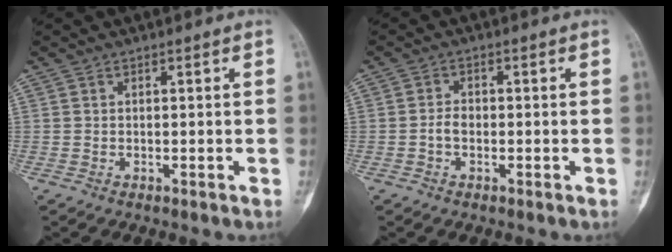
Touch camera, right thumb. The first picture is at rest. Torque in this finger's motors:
{"motor_torque": [0.21, -0.10, 0.30, -0.12, 0.00]}